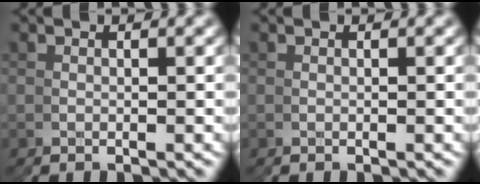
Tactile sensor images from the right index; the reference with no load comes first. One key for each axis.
{"total": 0.0}